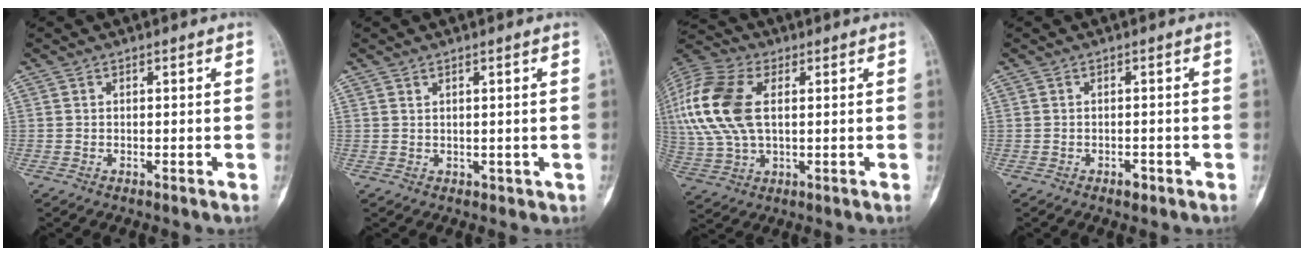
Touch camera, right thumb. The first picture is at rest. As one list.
[{"total": 1.1, "force": [0.5, 0.9, 0.3], "torque": [0.004, -0.002, 0.011]}, {"total": 18.5, "force": [3.3, 10.8, 14.7], "torque": [-0.344, 0.007, 0.059]}, {"total": 1.6, "force": [-1.0, 0.9, 0.8], "torque": [-0.012, 0.006, -0.017]}]